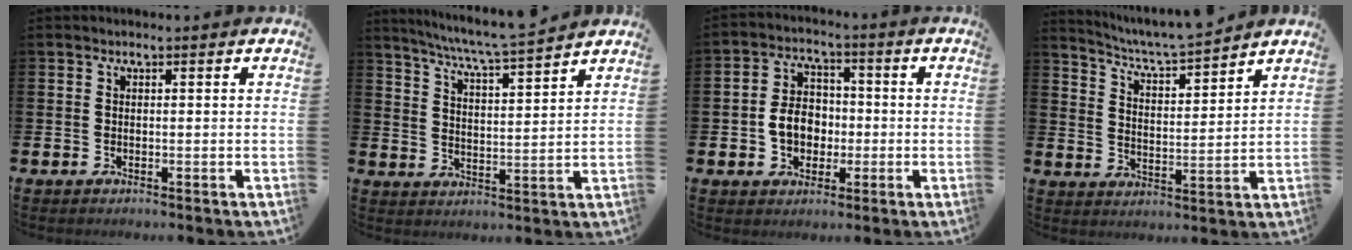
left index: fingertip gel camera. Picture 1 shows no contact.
{"total": 6.7, "force": [6.3, -0.8, 1.9], "torque": [-0.057, -0.042, 0.109]}
{"total": 5.8, "force": [-1.0, 4.8, 3.0], "torque": [-0.054, 0.011, -0.023]}
{"total": 5.7, "force": [5.6, -0.3, 1.1], "torque": [-0.043, -0.044, 0.096]}